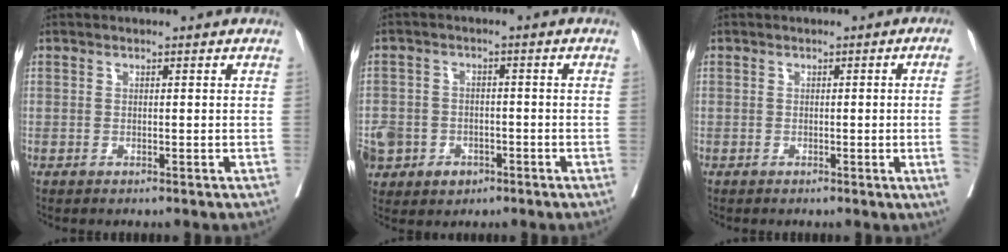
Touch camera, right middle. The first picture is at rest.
{"total": 14.3, "force": [-5.8, 11.8, 5.5], "torque": [-0.161, 0.014, -0.086]}
{"total": 5.0, "force": [-0.6, -1.9, 4.5], "torque": [-0.060, -0.013, -0.005]}